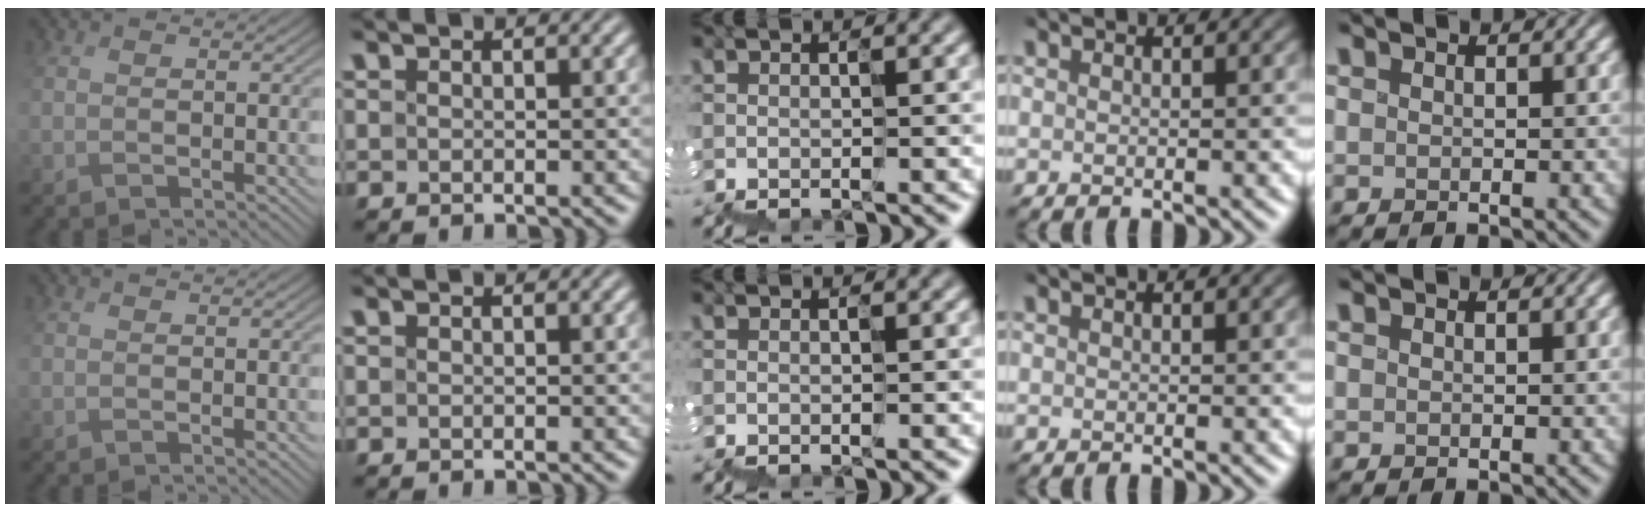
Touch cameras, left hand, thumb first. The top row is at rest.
{}